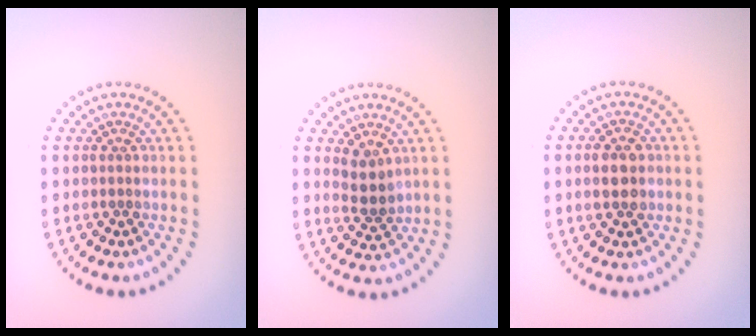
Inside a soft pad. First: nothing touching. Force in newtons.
{"total": 2.5, "press": 2.1, "slide": 1.4}
{"total": 2.8, "press": 2.8, "slide": 0.2}